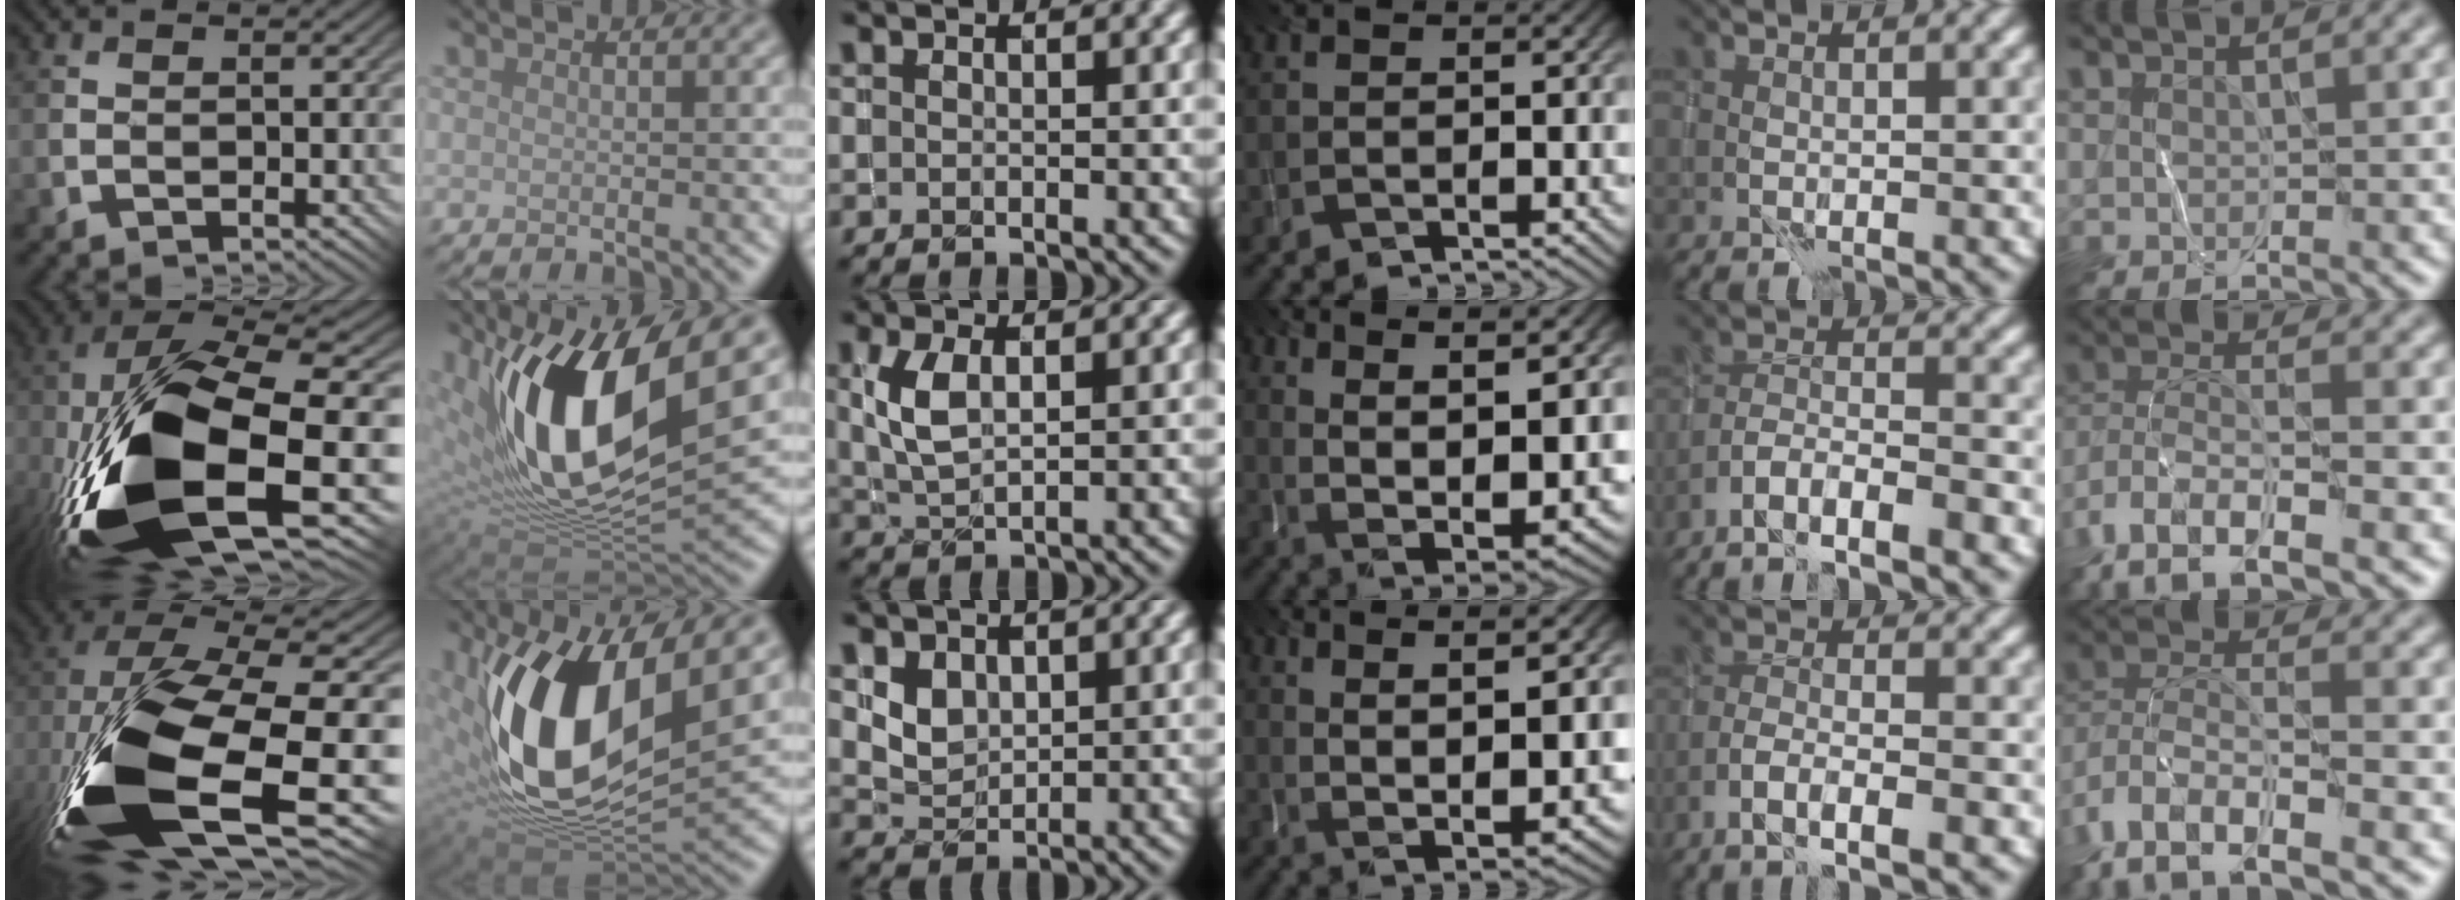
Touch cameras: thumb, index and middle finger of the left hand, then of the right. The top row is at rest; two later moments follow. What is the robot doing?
{"motion": "wrap", "object": "yarn"}